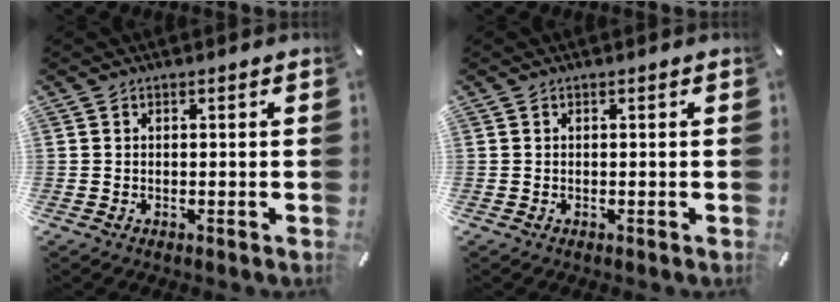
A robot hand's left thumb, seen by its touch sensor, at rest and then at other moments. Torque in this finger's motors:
{"motor_torque": [-0.04, -0.04, -0.01, -0.01, 0.00]}